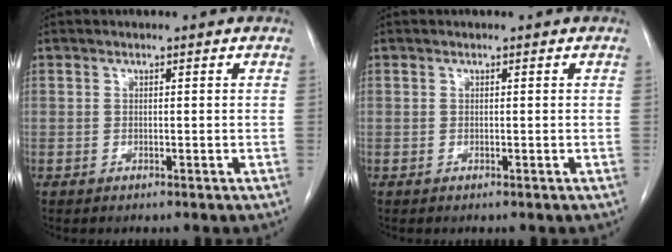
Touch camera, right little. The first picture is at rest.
{"total": 0.0}